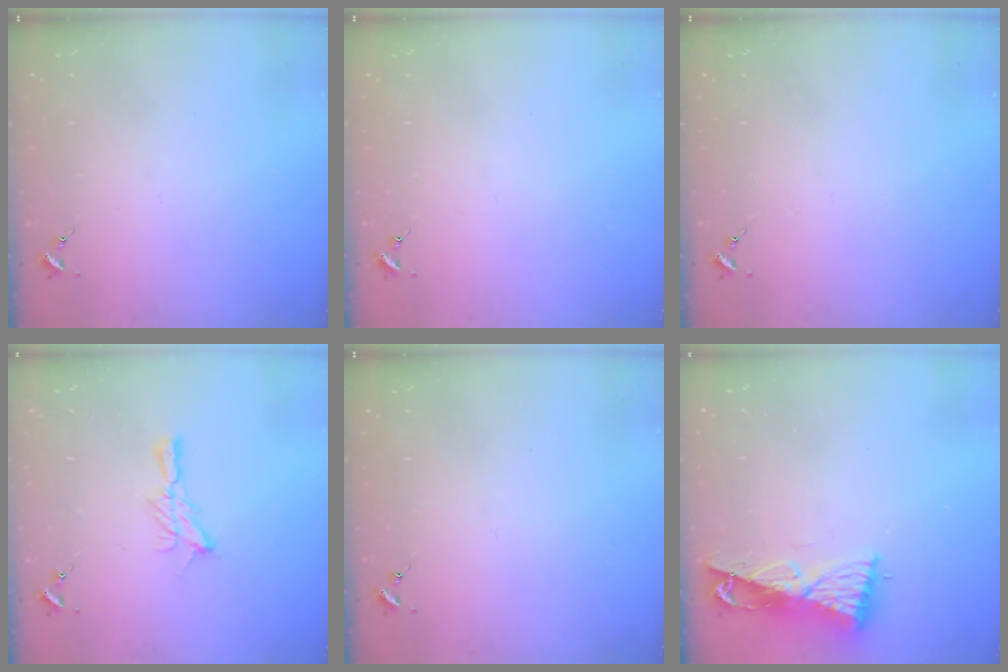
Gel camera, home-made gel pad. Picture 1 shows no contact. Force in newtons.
{"total": 0.0}
{"total": 0.0}
{"total": 7.6, "press": 7.6, "slide": 0.1}
{"total": 0.0}
{"total": 9.3, "press": 9.3, "slide": 1.0}